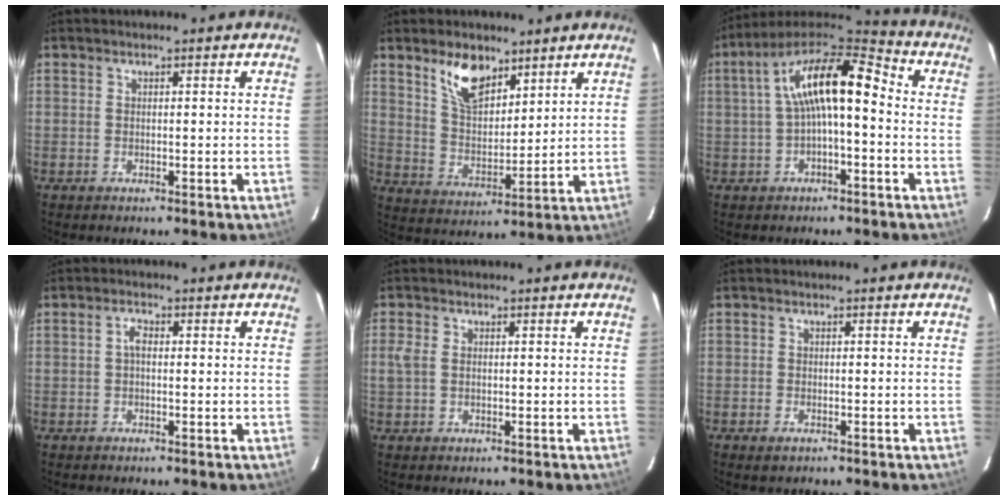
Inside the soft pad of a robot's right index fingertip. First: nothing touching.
{"total": 9.6, "force": [6.4, 4.6, 5.5], "torque": [-0.094, 0.006, 0.125]}
{"total": 13.4, "force": [0.2, 4.8, 12.5], "torque": [-0.228, 0.032, 0.000]}
{"total": 1.7, "force": [0.0, 0.9, 1.4], "torque": [-0.029, 0.009, -0.002]}
{"total": 2.9, "force": [0.1, 2.0, 2.1], "torque": [-0.052, 0.002, 0.003]}
{"total": 1.6, "force": [-1.0, 0.9, 0.8], "torque": [-0.013, -0.003, -0.017]}